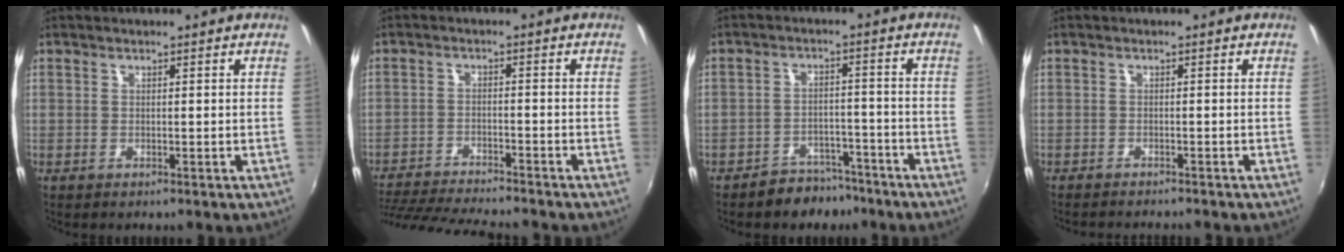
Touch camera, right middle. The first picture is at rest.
{"total": 14.5, "force": [-13.0, 1.6, 6.1], "torque": [-0.139, -0.026, -0.215]}
{"total": 6.5, "force": [-5.3, 3.7, 0.8], "torque": [-0.017, 0.023, -0.070]}
{"total": 3.8, "force": [-3.6, 0.2, 1.2], "torque": [-0.033, -0.012, -0.058]}